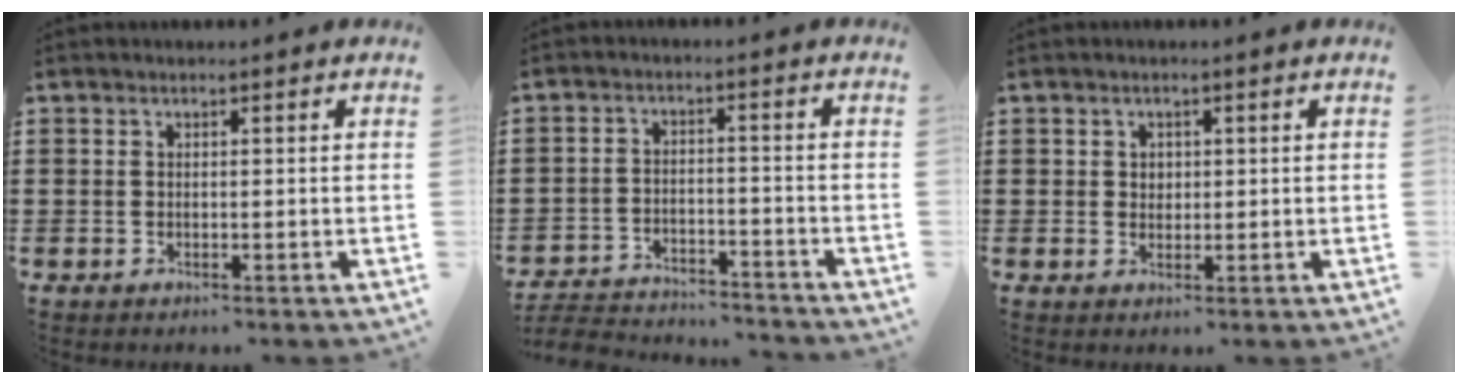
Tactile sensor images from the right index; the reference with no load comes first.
{"total": 4.0, "force": [-3.9, 0.6, 0.4], "torque": [-0.020, 0.003, -0.086]}
{"total": 1.4, "force": [0.5, 1.2, 0.5], "torque": [-0.012, 0.006, 0.009]}